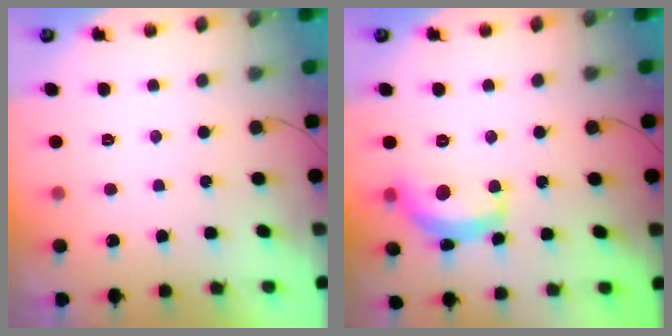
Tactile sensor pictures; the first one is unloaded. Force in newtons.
{"total": 13.7, "press": 13.6, "slide": 0.8}